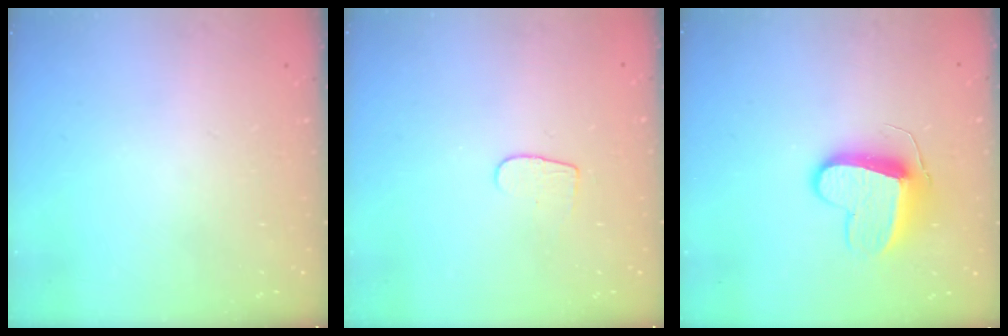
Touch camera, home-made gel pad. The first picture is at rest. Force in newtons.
{"total": 4.3, "press": 4.2, "slide": 0.3}
{"total": 9.9, "press": 9.9, "slide": 0.0}